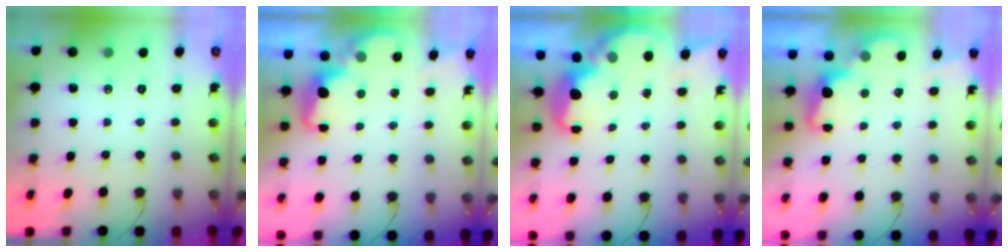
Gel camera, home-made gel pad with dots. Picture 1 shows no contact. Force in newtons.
{"total": 2.1, "press": 2.0, "slide": 0.6}
{"total": 5.9, "press": 5.9, "slide": 0.6}
{"total": 2.5, "press": 2.4, "slide": 0.5}